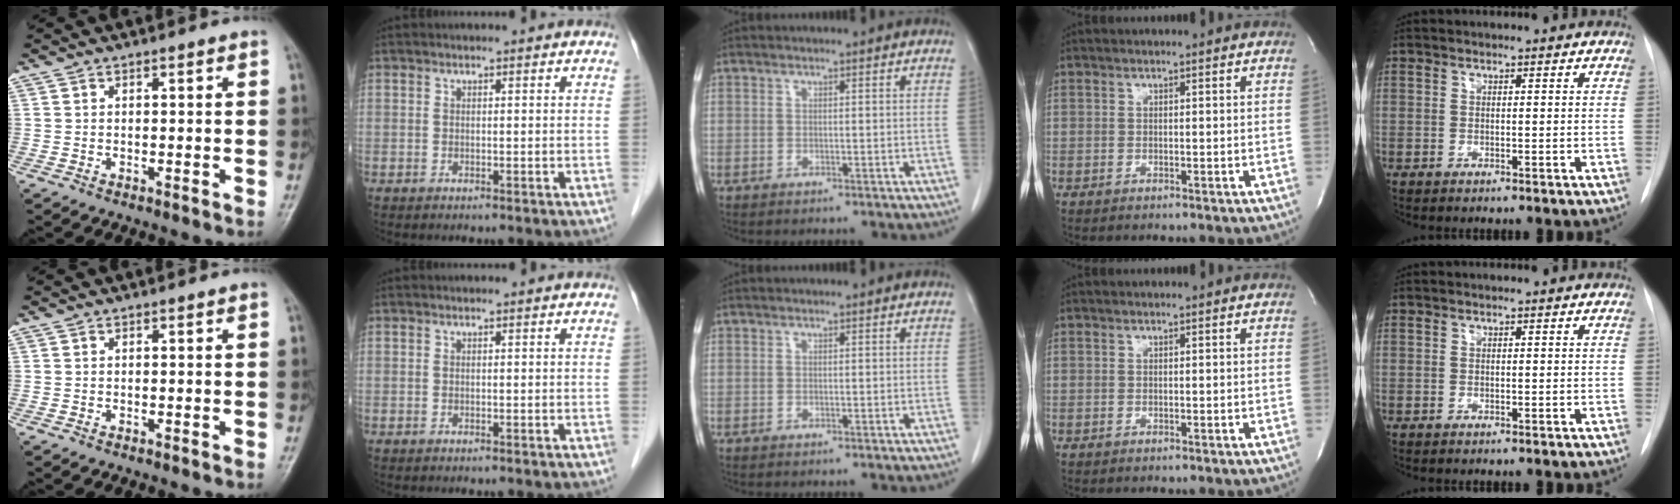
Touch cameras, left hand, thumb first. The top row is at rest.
{}